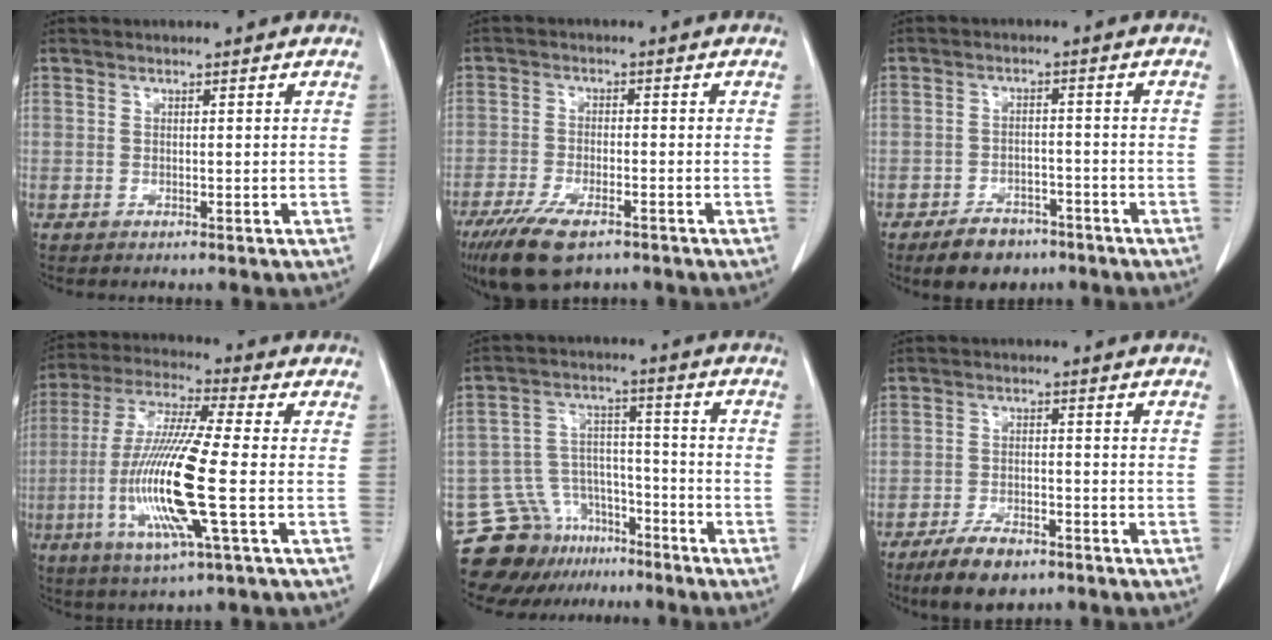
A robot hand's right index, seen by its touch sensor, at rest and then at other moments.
{"total": 9.3, "force": [-6.3, 3.1, 6.1], "torque": [-0.114, -0.017, -0.107]}
{"total": 6.2, "force": [-4.6, 3.3, 2.5], "torque": [-0.045, 0.002, -0.072]}
{"total": 15.9, "force": [-3.3, 0.5, 15.5], "torque": [-0.325, -0.015, -0.070]}
{"total": 11.9, "force": [-9.7, 6.6, 1.8], "torque": [-0.033, 0.050, -0.159]}
{"total": 6.7, "force": [-4.9, 2.5, 3.9], "torque": [-0.075, -0.005, -0.083]}